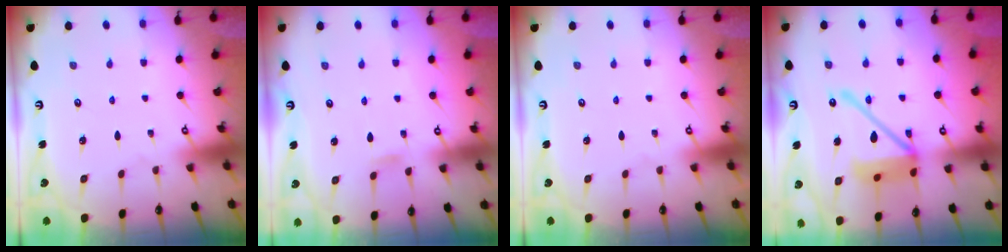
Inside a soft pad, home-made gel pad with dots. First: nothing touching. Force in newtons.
{"total": 4.2, "press": 4.2, "slide": 0.3}
{"total": 0.0}
{"total": 16.8, "press": 16.7, "slide": 2.2}